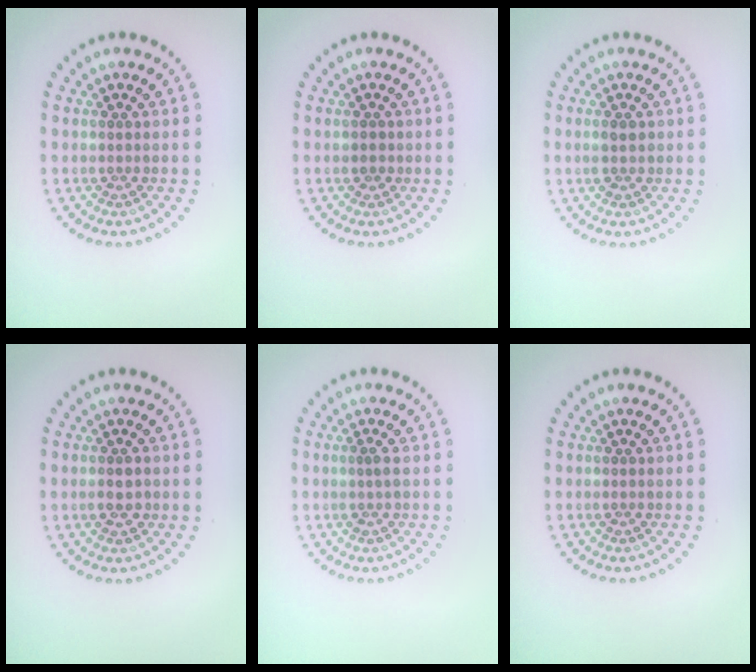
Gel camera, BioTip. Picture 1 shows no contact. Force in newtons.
{"total": 1.1, "press": 1.0, "slide": 0.5}
{"total": 1.4, "press": 1.4, "slide": 0.1}
{"total": 1.4, "press": 1.4, "slide": 0.2}
{"total": 1.0, "press": 0.8, "slide": 0.5}
{"total": 0.0}